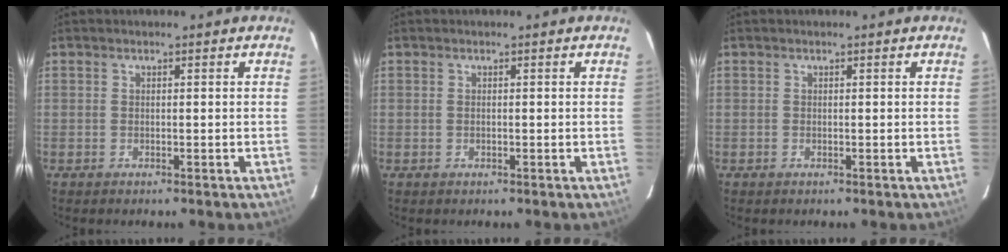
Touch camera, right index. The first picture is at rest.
{"total": 0.0}
{"total": 0.0}